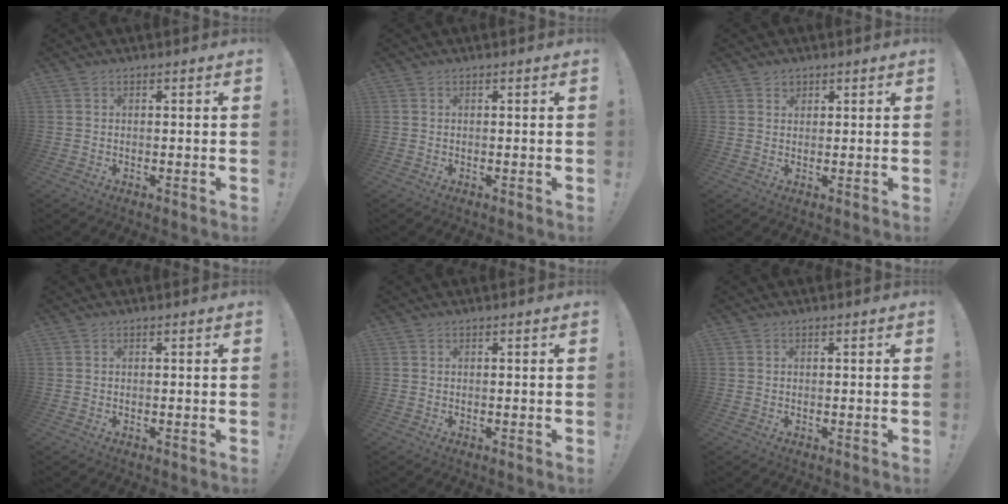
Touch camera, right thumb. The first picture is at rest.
{"total": 0.0}
{"total": 1.6, "force": [1.2, 1.1, 0.1], "torque": [0.012, -0.010, 0.018]}
{"total": 0.0}
{"total": 0.0}
{"total": 0.0}